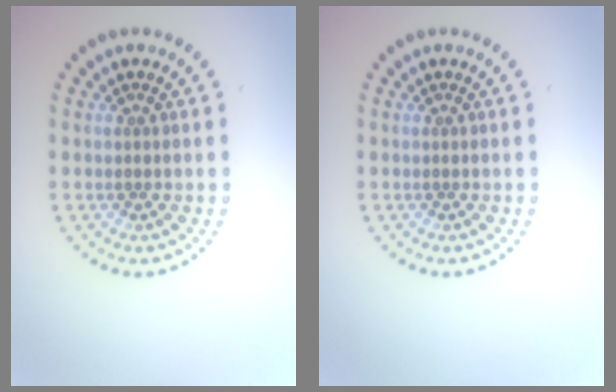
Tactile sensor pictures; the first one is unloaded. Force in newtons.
{"total": 0.0}